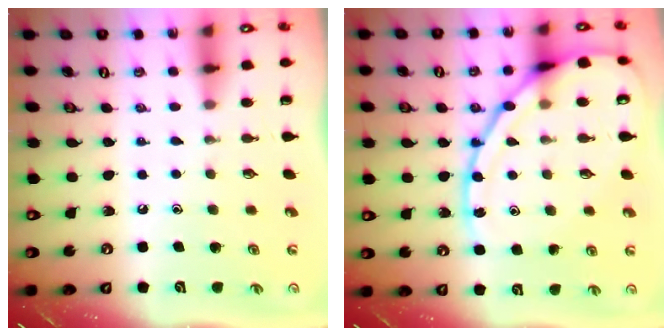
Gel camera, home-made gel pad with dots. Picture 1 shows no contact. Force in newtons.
{"total": 16.3, "press": 16.2, "slide": 1.6}